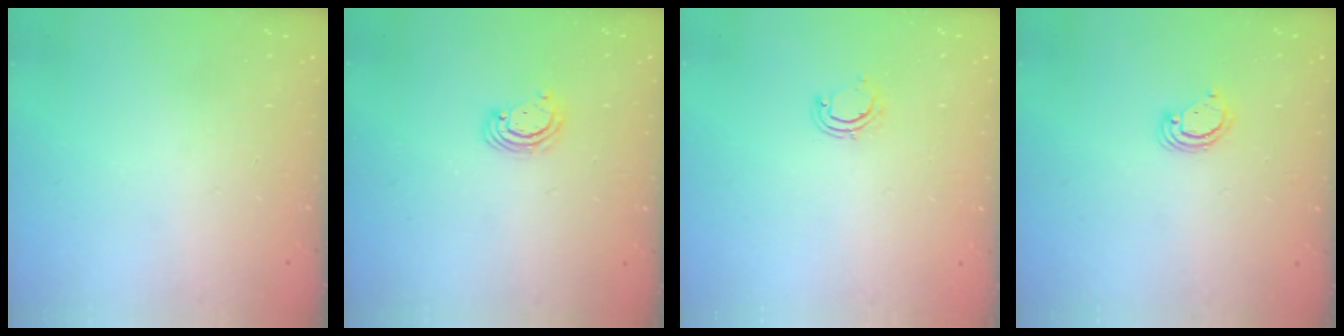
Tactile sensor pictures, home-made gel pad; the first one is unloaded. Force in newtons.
{"total": 3.0, "press": 2.9, "slide": 0.3}
{"total": 4.6, "press": 4.6, "slide": 0.3}
{"total": 4.0, "press": 4.0, "slide": 0.2}